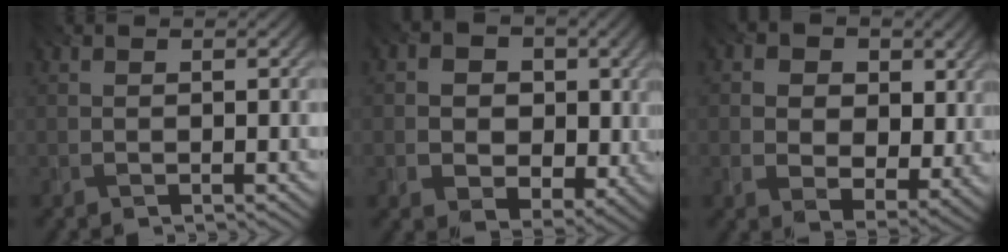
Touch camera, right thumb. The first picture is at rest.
{"total": 8.9, "force": [0.9, 7.4, 4.9], "torque": [-0.113, -0.004, 0.006]}
{"total": 9.6, "force": [2.5, 7.3, 5.7], "torque": [-0.127, -0.009, 0.037]}